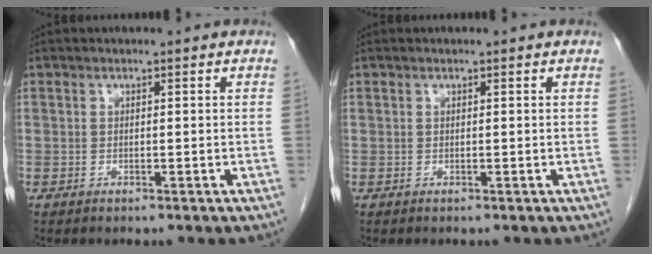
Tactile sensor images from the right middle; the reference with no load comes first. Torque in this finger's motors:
{"motor_torque": [0.03, -0.24, -0.02, 0.00]}